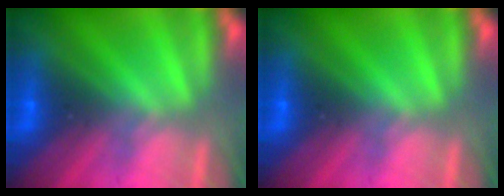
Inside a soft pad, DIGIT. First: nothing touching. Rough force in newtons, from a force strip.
{"total": 0.0}